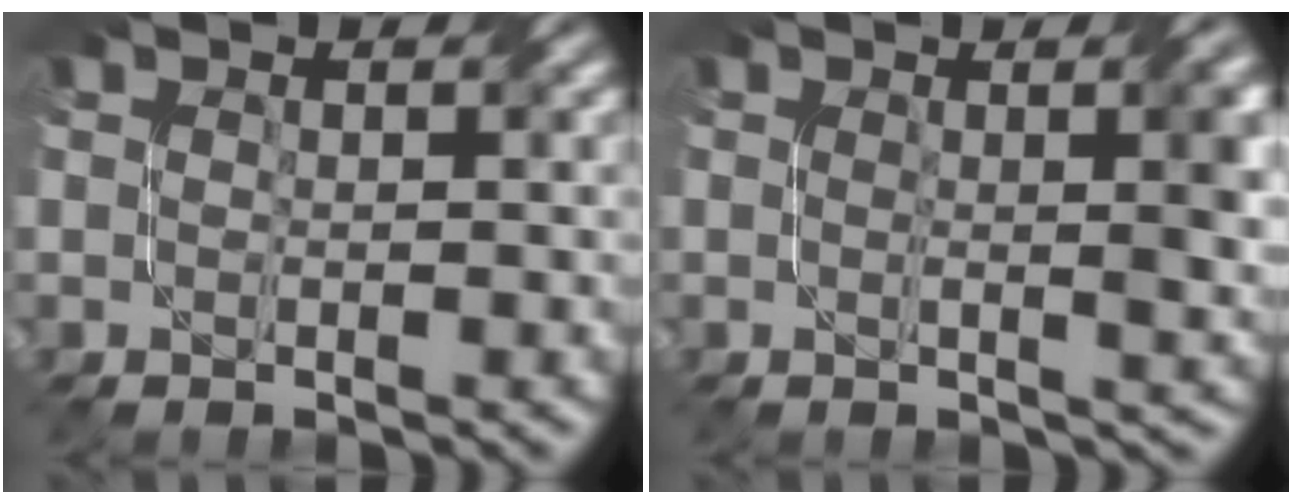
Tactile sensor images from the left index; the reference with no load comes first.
{"total": 4.6, "force": [0.8, 1.2, 4.3], "torque": [-0.045, 0.007, 0.011]}